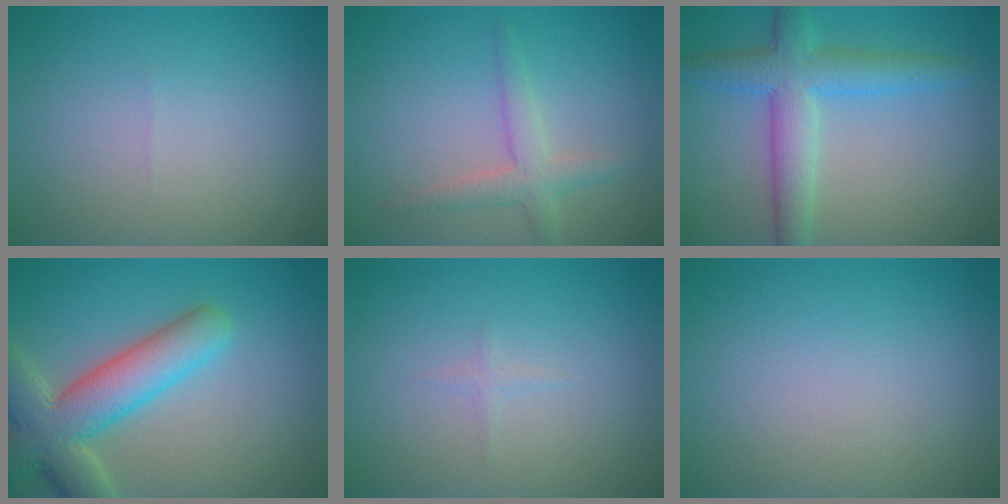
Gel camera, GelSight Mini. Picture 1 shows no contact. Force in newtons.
{"total": 2.5, "press": 2.5, "slide": 0.2}
{"total": 5.3, "press": 5.3, "slide": 0.2}
{"total": 7.7, "press": 7.7, "slide": 0.7}
{"total": 0.6, "press": 0.6, "slide": 0.0}
{"total": 0.0}